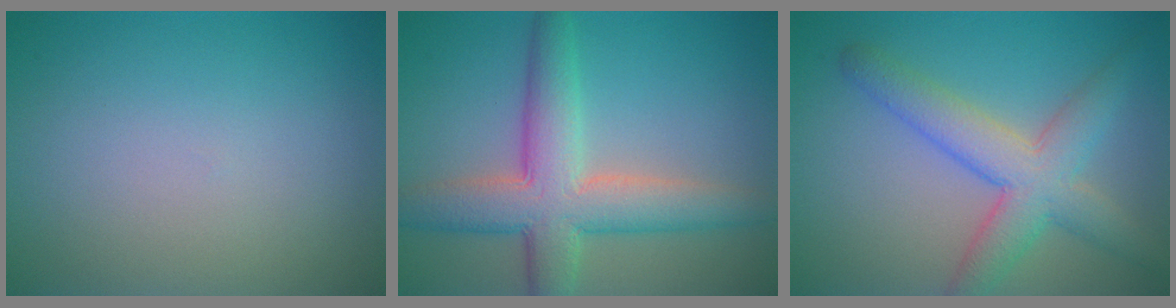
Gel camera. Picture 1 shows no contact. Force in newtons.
{"total": 7.2, "press": 7.2, "slide": 0.1}
{"total": 5.7, "press": 5.7, "slide": 0.1}